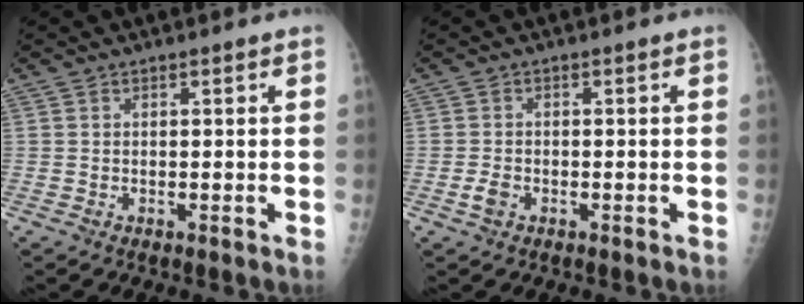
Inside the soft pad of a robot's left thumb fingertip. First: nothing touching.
{"total": 2.1, "force": [-0.9, 1.5, 1.2], "torque": [-0.022, 0.001, -0.017]}